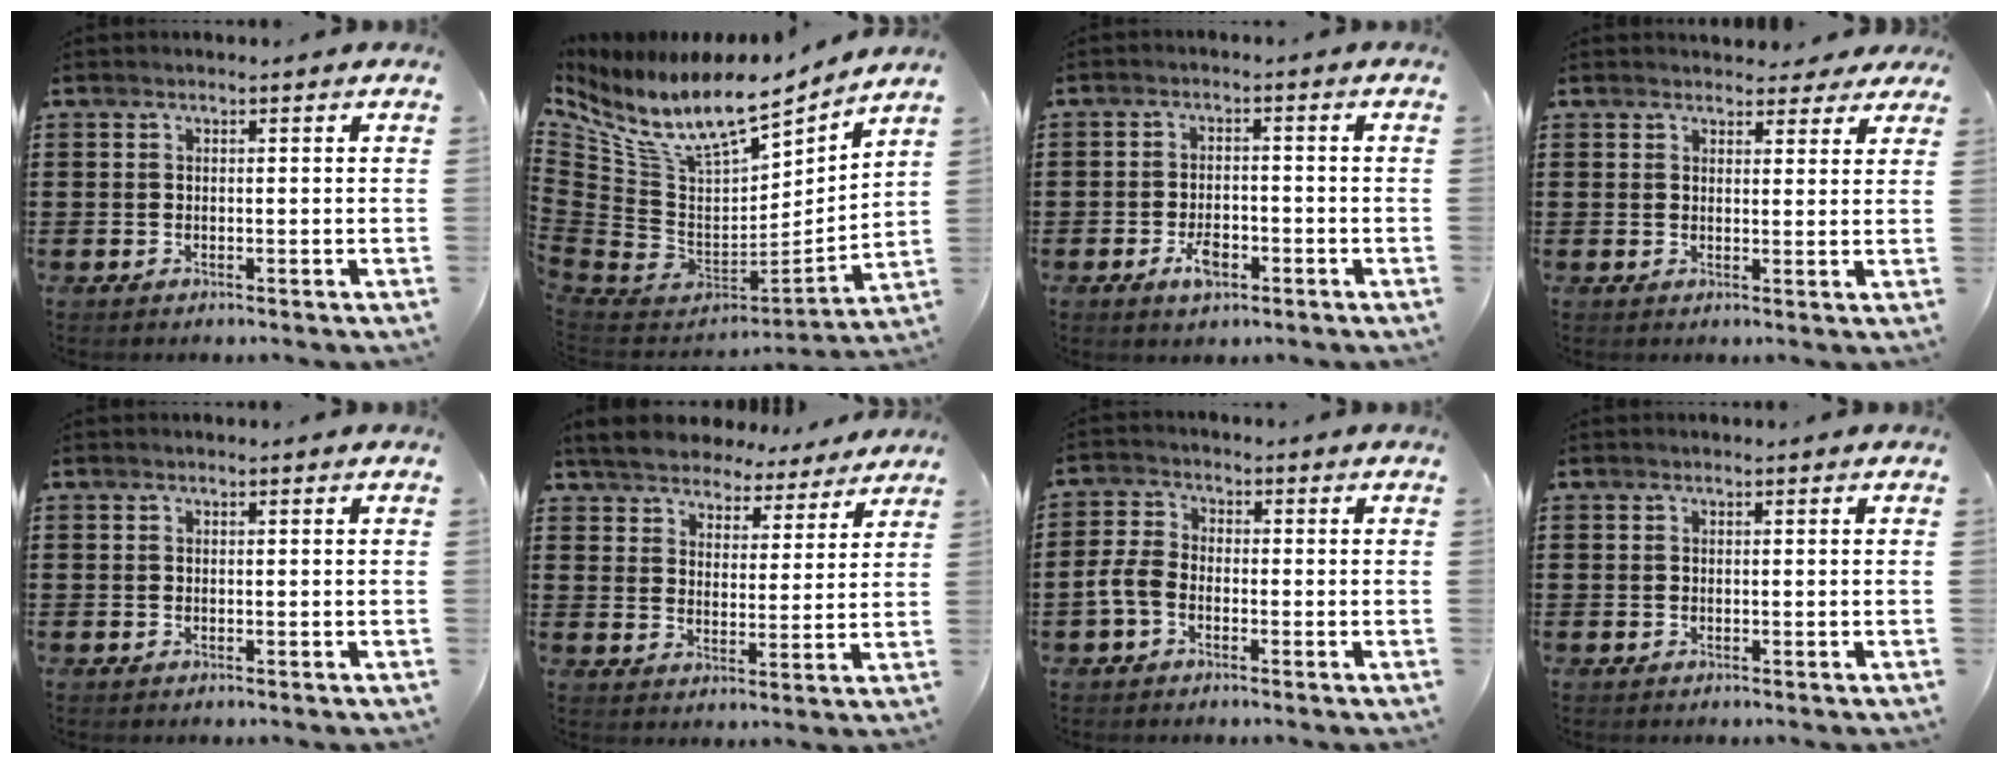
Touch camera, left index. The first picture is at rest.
{"total": 12.1, "force": [8.4, 4.3, 7.6], "torque": [-0.174, -0.068, 0.146]}
{"total": 4.1, "force": [-2.0, 1.9, 3.1], "torque": [-0.057, 0.005, -0.036]}
{"total": 3.2, "force": [2.9, 1.2, 0.6], "torque": [-0.004, -0.009, 0.051]}
{"total": 0.0}
{"total": 5.6, "force": [5.5, 0.8, 0.3], "torque": [-0.037, -0.033, 0.096]}
{"total": 4.2, "force": [-1.7, 2.7, 2.7], "torque": [-0.073, 0.003, -0.038]}
{"total": 0.0}